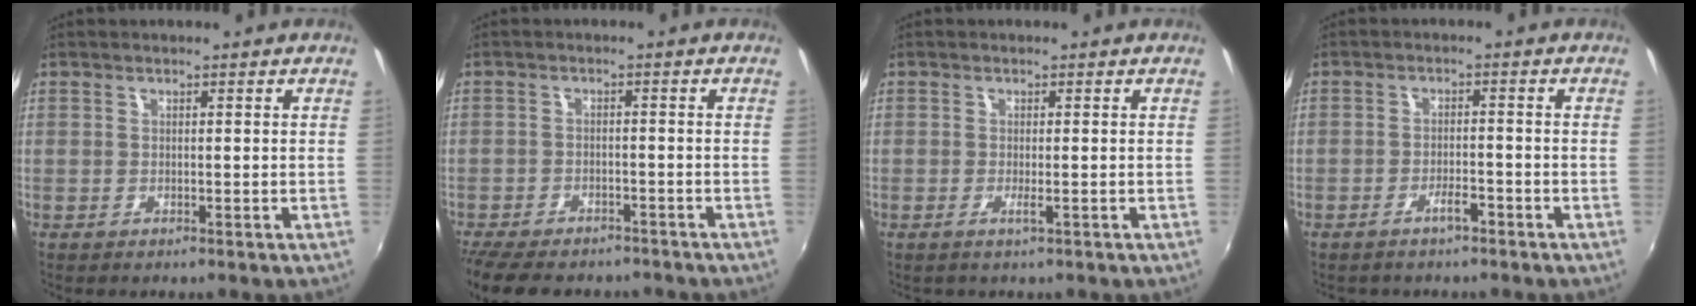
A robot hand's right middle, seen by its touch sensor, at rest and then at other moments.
{"total": 12.7, "force": [-10.4, 4.9, 5.4], "torque": [-0.129, -0.018, -0.159]}
{"total": 1.1, "force": [-0.5, 0.0, 1.0], "torque": [-0.019, -0.001, -0.007]}
{"total": 2.6, "force": [-2.0, 0.8, 1.4], "torque": [-0.031, 0.003, -0.029]}